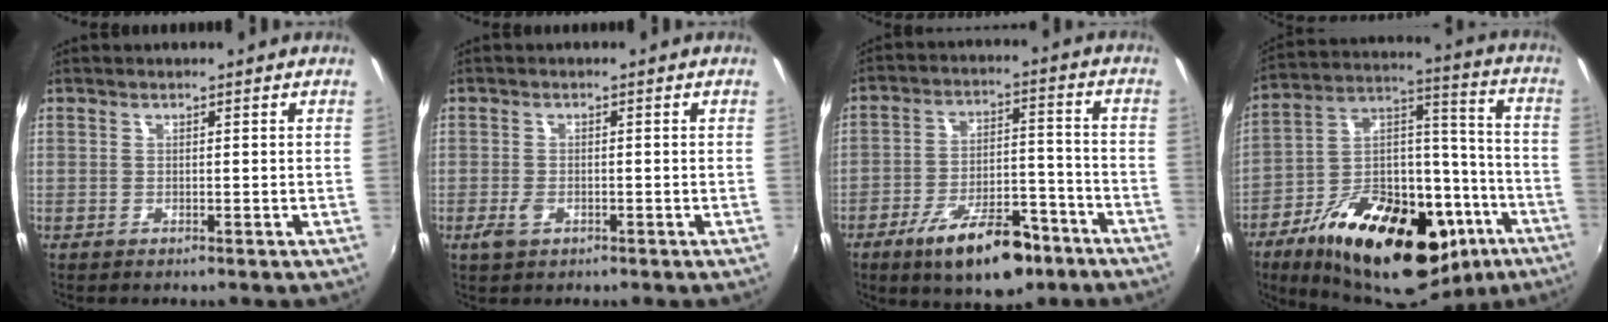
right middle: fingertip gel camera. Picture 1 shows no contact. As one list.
[{"total": 2.7, "force": [-1.3, 1.6, 1.8], "torque": [-0.039, -0.004, -0.024]}, {"total": 15.0, "force": [-9.8, 5.7, 9.9], "torque": [-0.174, 0.004, -0.145]}, {"total": 31.7, "force": [-18.1, 14.8, 21.5], "torque": [-0.349, 0.023, -0.261]}]